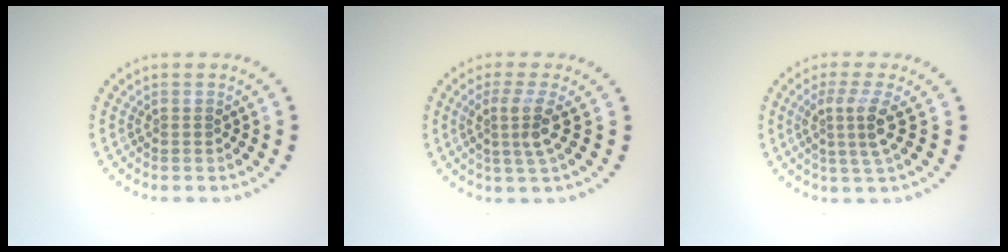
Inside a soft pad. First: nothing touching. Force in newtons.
{"total": 2.7, "press": 2.0, "slide": 1.9}
{"total": 3.2, "press": 2.3, "slide": 2.3}